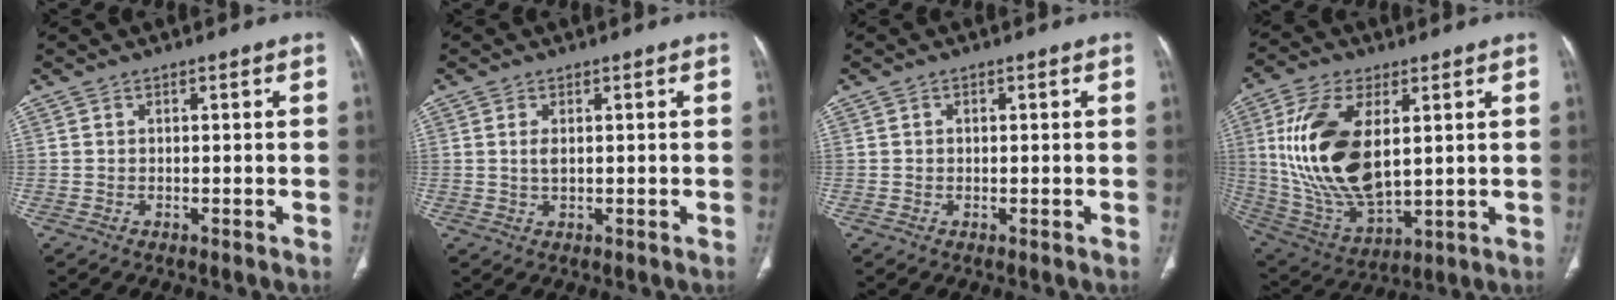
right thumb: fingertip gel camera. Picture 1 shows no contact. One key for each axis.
{"total": 2.0, "fx": 0.4, "fy": 0.8, "fz": 1.7, "tx": -0.041, "ty": -0.003, "tz": 0.012}
{"total": 0.5, "fx": 0.1, "fy": 0.4, "fz": 0.3, "tx": -0.004, "ty": 0.000, "tz": 0.001}
{"total": 20.6, "fx": 3.8, "fy": 10.5, "fz": 17.3, "tx": -0.344, "ty": -0.024, "tz": 0.083}